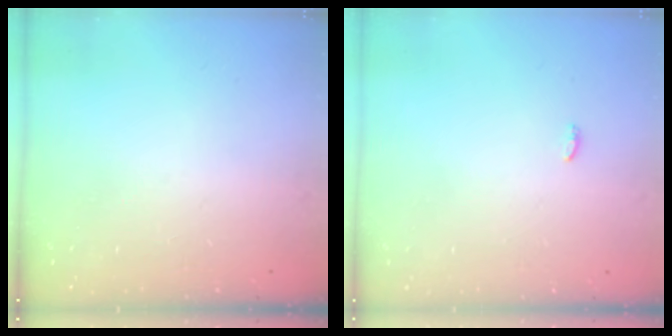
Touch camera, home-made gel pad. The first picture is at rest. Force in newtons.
{"total": 3.4, "press": 3.3, "slide": 1.0}